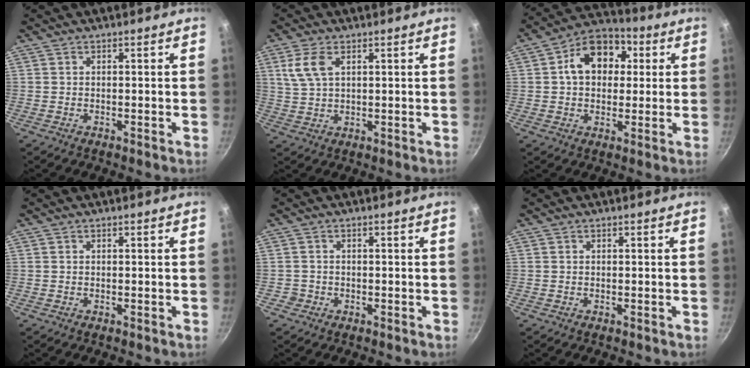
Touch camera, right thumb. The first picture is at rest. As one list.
[{"total": 5.9, "force": [2.3, 3.2, 4.4], "torque": [-0.090, -0.001, 0.049]}, {"total": 13.1, "force": [2.8, 9.7, 8.2], "torque": [-0.088, 0.019, 0.026]}, {"total": 0.0}, {"total": 1.4, "force": [-0.6, 1.3, 0.2], "torque": [0.002, 0.008, -0.007]}, {"total": 0.0}]